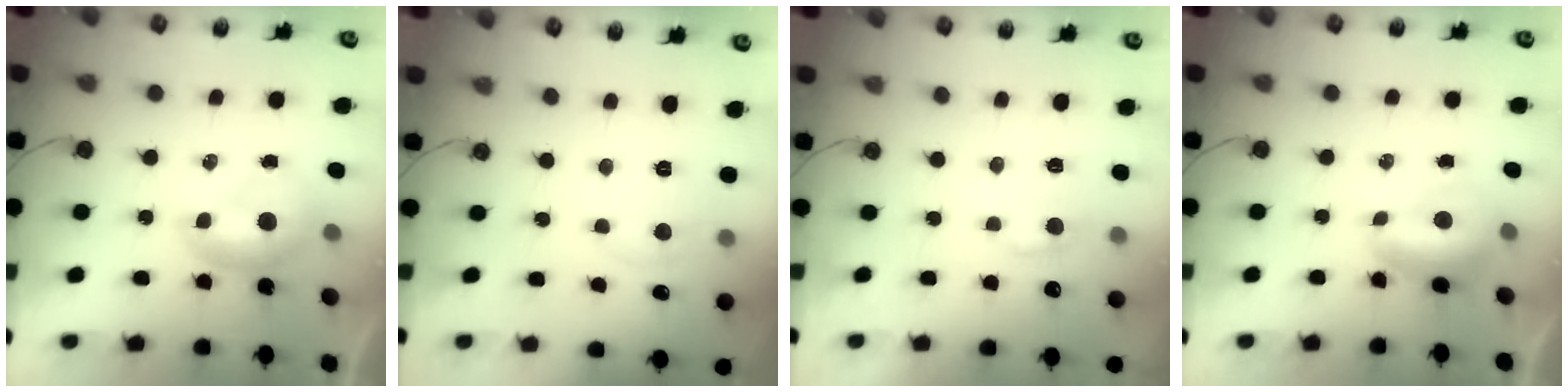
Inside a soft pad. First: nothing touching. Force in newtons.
{"total": 0.9, "press": 0.4, "slide": 0.8}
{"total": 1.4, "press": 1.4, "slide": 0.5}
{"total": 0.0}